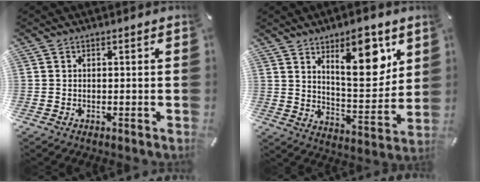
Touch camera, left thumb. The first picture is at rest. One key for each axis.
{"total": 14.4, "fx": 8.6, "fy": 5.8, "fz": 10.0, "tx": -0.123, "ty": -0.058, "tz": 0.140}